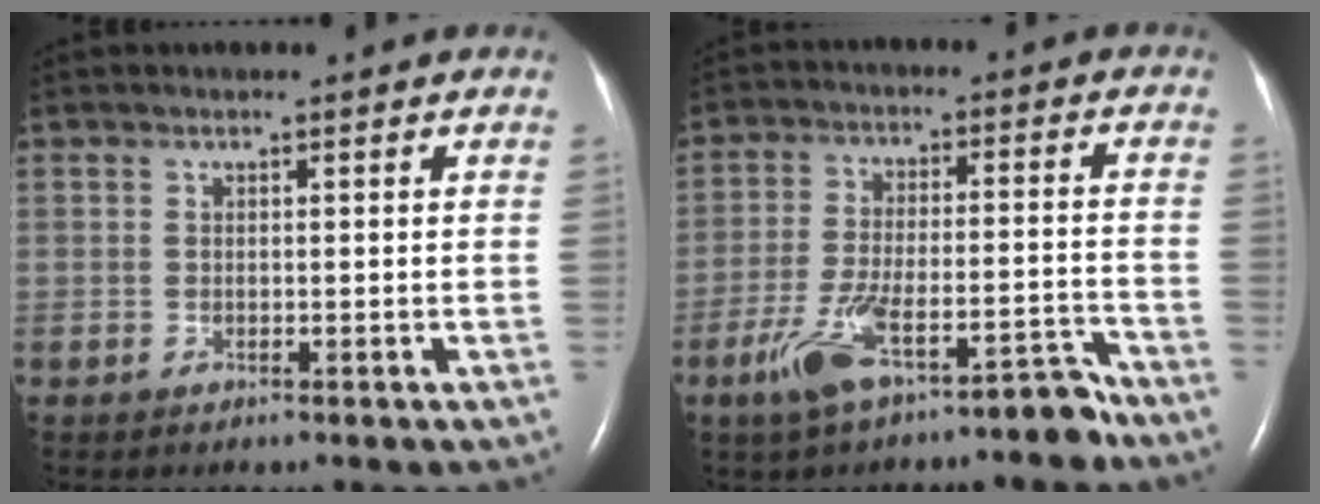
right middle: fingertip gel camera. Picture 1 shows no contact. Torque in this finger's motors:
{"motor_torque": [0.71, -0.61, 0.12, 0.12]}